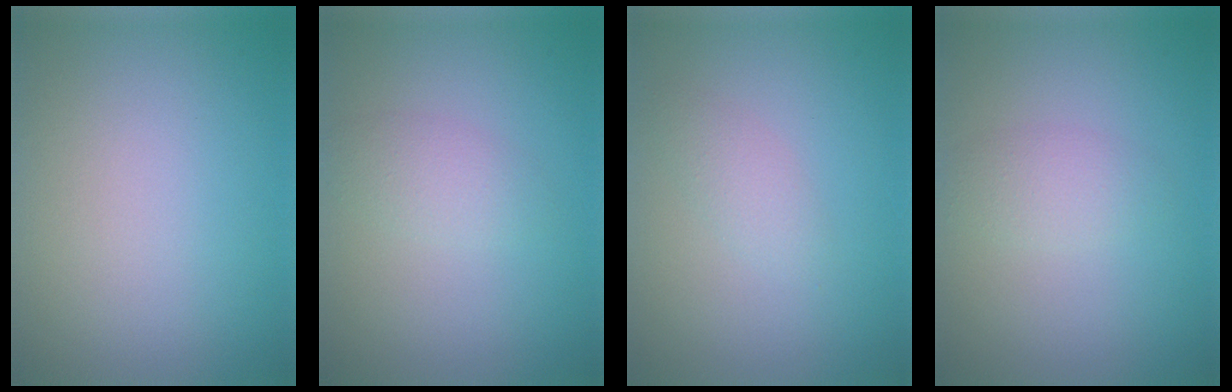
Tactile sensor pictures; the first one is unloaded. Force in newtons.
{"total": 1.9, "press": 1.9, "slide": 0.1}
{"total": 1.5, "press": 1.5, "slide": 0.1}
{"total": 1.8, "press": 1.8, "slide": 0.1}